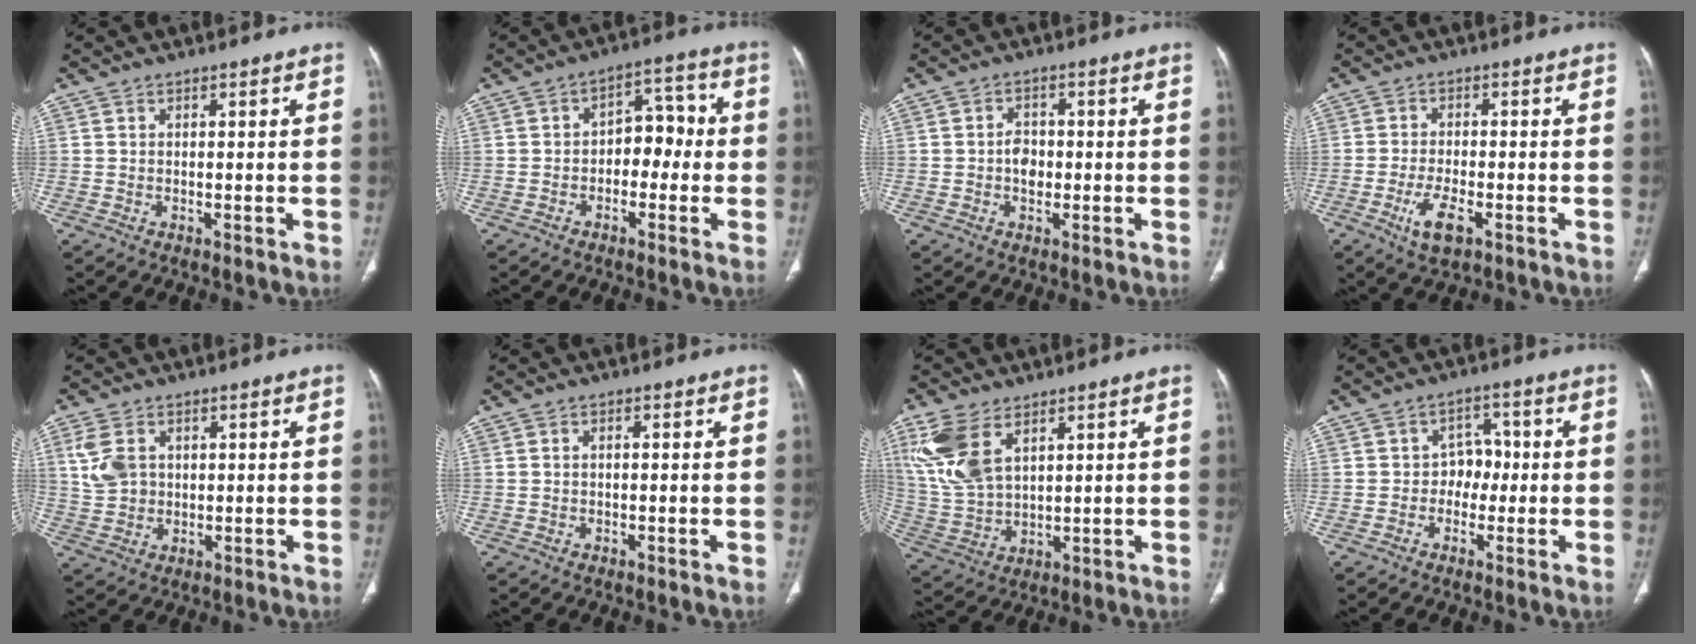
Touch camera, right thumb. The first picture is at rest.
{"total": 7.2, "force": [-1.0, 4.9, 5.2], "torque": [-0.041, 0.034, -0.027]}
{"total": 3.5, "force": [-0.4, 2.6, 2.3], "torque": [-0.027, 0.008, -0.010]}
{"total": 5.8, "force": [-2.6, 2.3, 4.7], "torque": [-0.092, 0.005, -0.043]}
{"total": 6.2, "force": [1.8, 4.5, 3.9], "torque": [-0.076, -0.001, 0.044]}
{"total": 0.5, "force": [-0.1, 0.3, 0.4], "torque": [-0.009, 0.000, -0.005]}
{"total": 12.1, "force": [5.9, 6.5, 8.4], "torque": [-0.189, -0.011, 0.134]}
{"total": 4.5, "force": [-0.7, 3.8, 2.4], "torque": [0.000, 0.017, -0.022]}